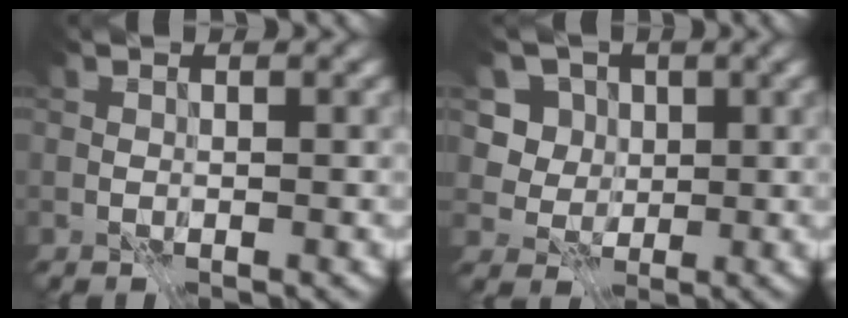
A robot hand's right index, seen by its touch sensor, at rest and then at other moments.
{"total": 5.6, "force": [2.2, 4.7, 2.1], "torque": [-0.047, -0.012, 0.038]}